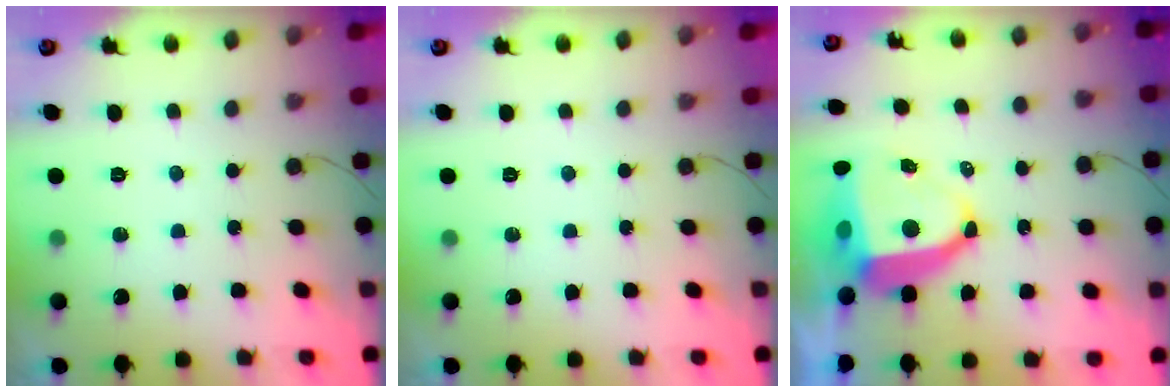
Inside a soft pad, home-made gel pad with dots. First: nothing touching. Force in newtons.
{"total": 0.0}
{"total": 9.7, "press": 9.7, "slide": 0.5}